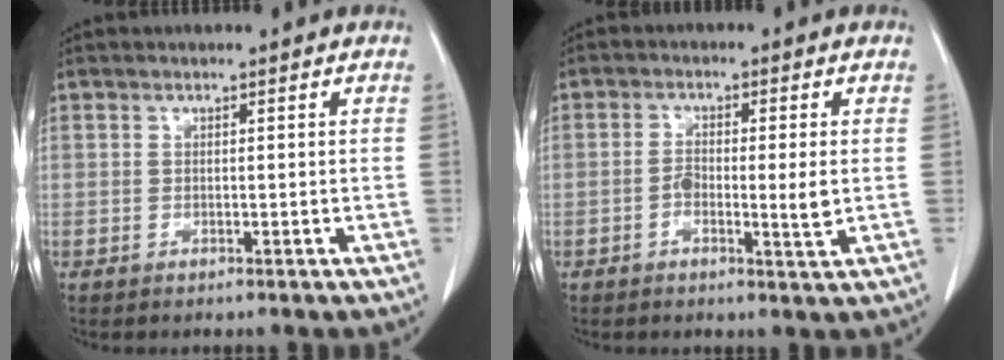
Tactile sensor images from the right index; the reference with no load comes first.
{"total": 5.1, "force": [-0.7, 1.0, 5.0], "torque": [-0.088, -0.003, -0.015]}